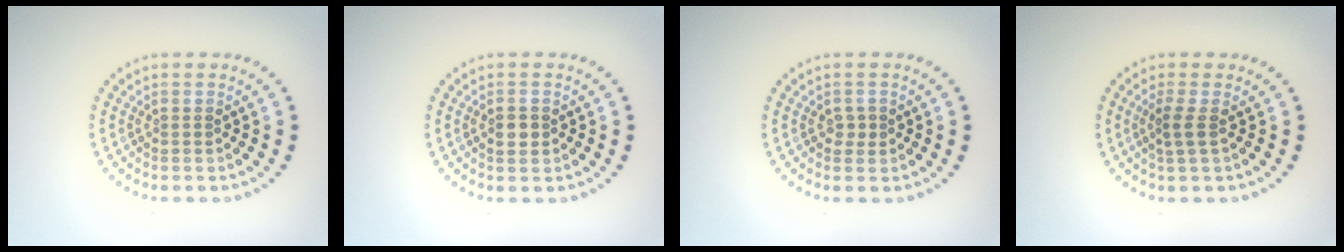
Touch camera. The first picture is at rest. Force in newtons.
{"total": 1.5, "press": 1.5, "slide": 0.3}
{"total": 1.0, "press": 0.9, "slide": 0.5}
{"total": 1.6, "press": 1.3, "slide": 0.9}